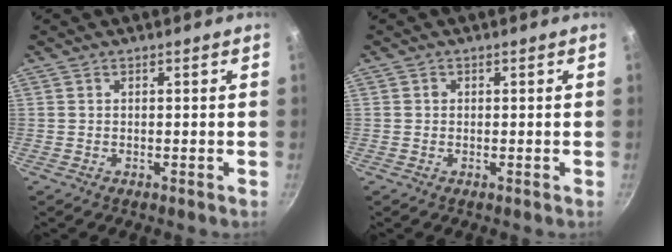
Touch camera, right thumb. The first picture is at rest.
{"total": 0.7, "force": [0.0, 0.6, 0.2], "torque": [0.001, 0.003, 0.000]}